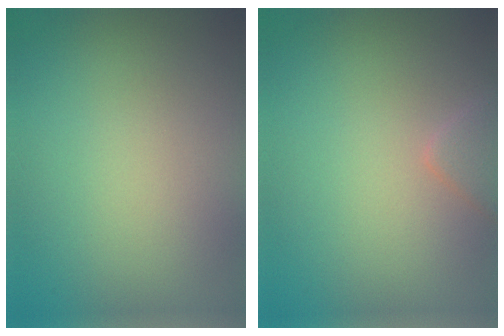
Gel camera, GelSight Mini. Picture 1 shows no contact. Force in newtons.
{"total": 1.3, "press": 1.3, "slide": 0.1}